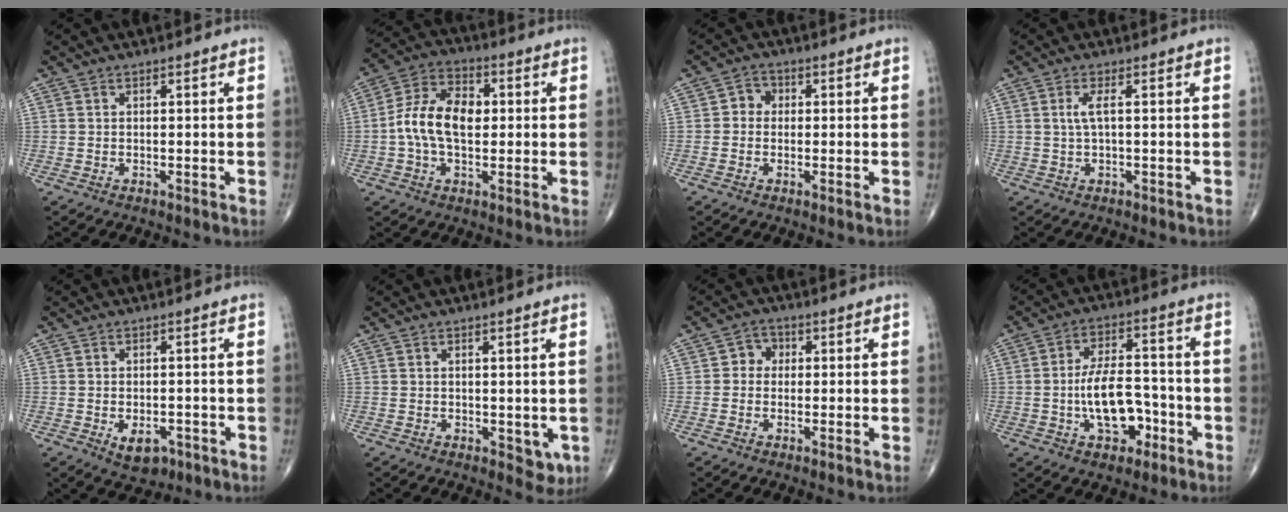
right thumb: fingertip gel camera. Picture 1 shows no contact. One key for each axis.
{"total": 11.7, "fx": 0.1, "fy": 7.2, "fz": 9.2, "tx": -0.168, "ty": 0.027, "tz": -0.006}
{"total": 2.9, "fx": 0.0, "fy": 2.6, "fz": 1.3, "tx": 0.001, "ty": 0.009, "tz": -0.011}
{"total": 2.5, "fx": 0.4, "fy": 0.4, "fz": 2.4, "tx": -0.064, "ty": 0.005, "tz": 0.009}
{"total": 4.7, "fx": -1.7, "fy": 2.9, "fz": 3.2, "tx": -0.038, "ty": 0.005, "tz": -0.016}
{"total": 3.0, "fx": -0.1, "fy": 1.8, "fz": 2.4, "tx": -0.014, "ty": -0.005, "tz": 0.005}
{"total": 3.2, "fx": 0.2, "fy": 2.9, "fz": 1.4, "tx": 0.003, "ty": 0.009, "tz": -0.007}
{"total": 11.1, "fx": -3.1, "fy": 6.2, "fz": 8.7, "tx": -0.125, "ty": 0.034, "tz": -0.049}